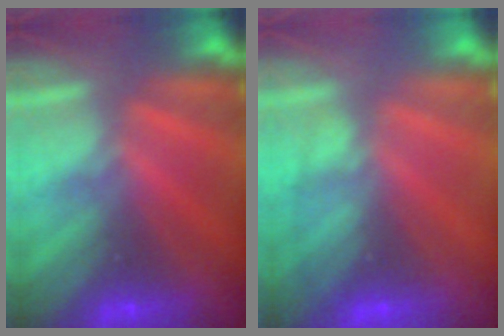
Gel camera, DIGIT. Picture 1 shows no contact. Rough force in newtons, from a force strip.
{"total": 1.6}